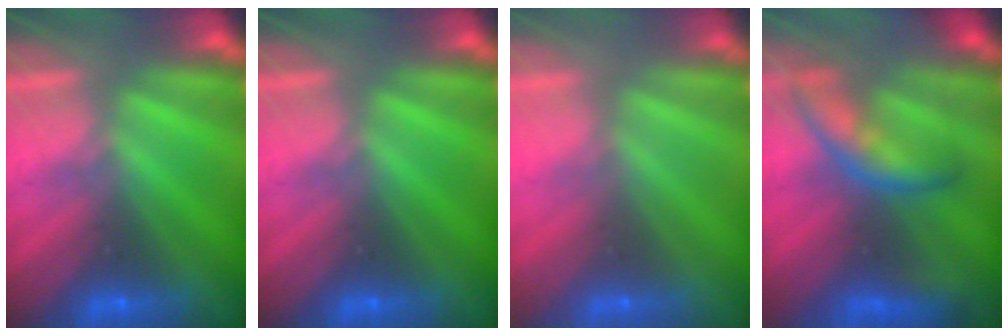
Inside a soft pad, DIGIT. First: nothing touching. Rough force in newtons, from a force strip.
{"total": 0.0}
{"total": 2.8}
{"total": 8.5}